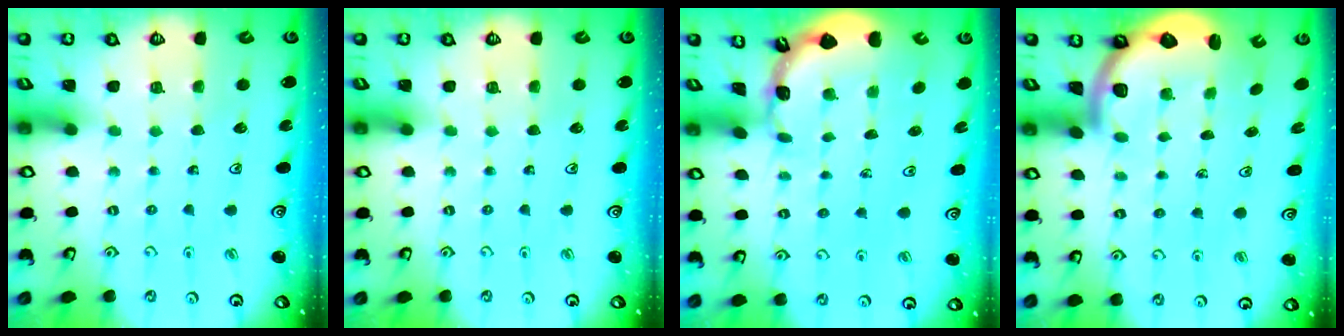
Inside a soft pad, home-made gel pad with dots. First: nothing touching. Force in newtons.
{"total": 0.0}
{"total": 1.6, "press": 1.6, "slide": 0.1}
{"total": 2.9, "press": 2.8, "slide": 0.4}